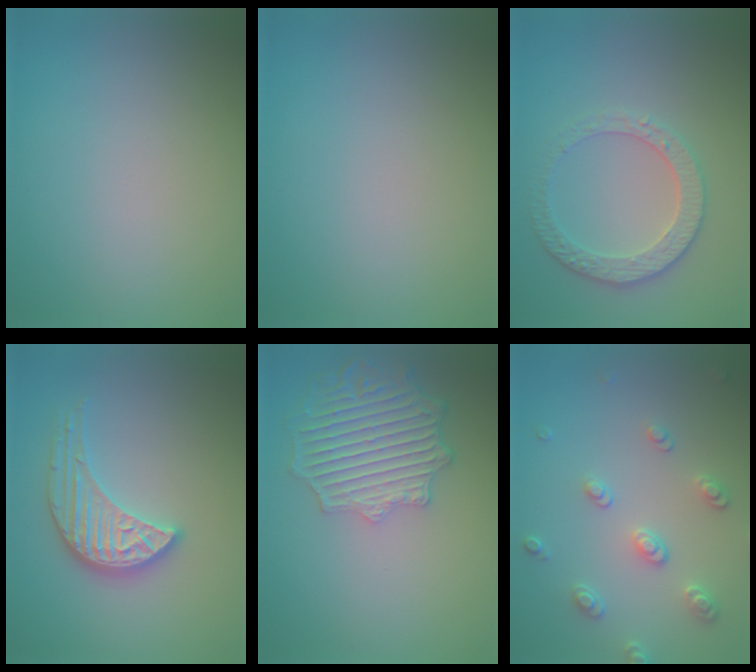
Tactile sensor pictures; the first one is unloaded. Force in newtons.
{"total": 0.0}
{"total": 3.6, "press": 3.3, "slide": 1.4}
{"total": 3.9, "press": 3.5, "slide": 1.6}
{"total": 6.3, "press": 5.2, "slide": 3.6}
{"total": 2.7, "press": 2.6, "slide": 0.4}